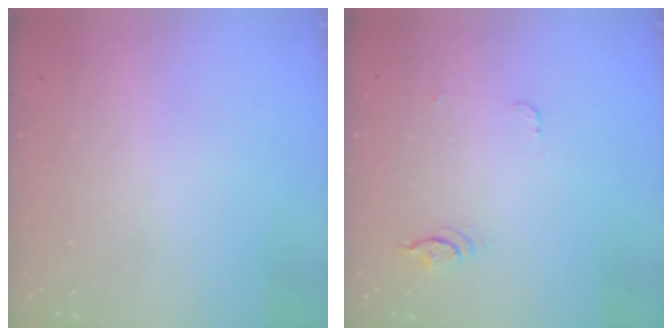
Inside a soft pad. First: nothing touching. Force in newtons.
{"total": 3.8, "press": 3.4, "slide": 1.6}